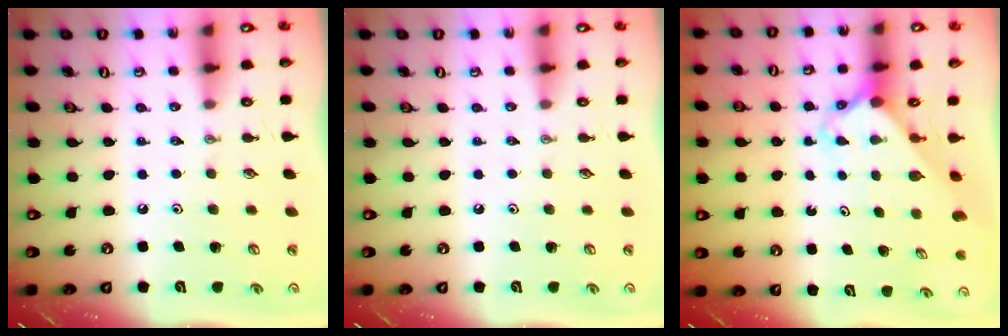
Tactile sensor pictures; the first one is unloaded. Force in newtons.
{"total": 0.0}
{"total": 2.6, "press": 2.6, "slide": 0.1}